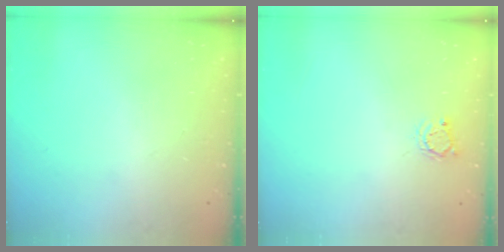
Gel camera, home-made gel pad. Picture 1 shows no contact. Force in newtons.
{"total": 2.9, "press": 2.8, "slide": 0.4}